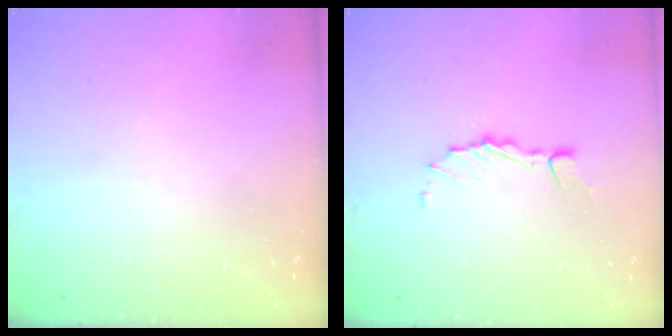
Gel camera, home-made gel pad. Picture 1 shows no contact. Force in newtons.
{"total": 5.2, "press": 5.2, "slide": 0.2}